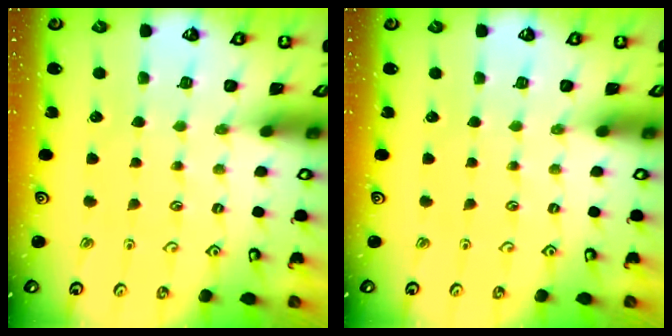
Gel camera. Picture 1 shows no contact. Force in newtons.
{"total": 0.0}